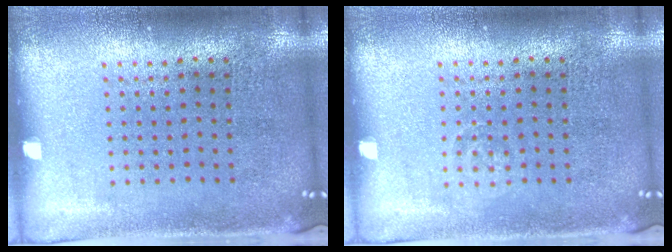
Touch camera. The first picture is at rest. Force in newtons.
{"total": 0.7, "press": 0.7, "slide": 0.2}